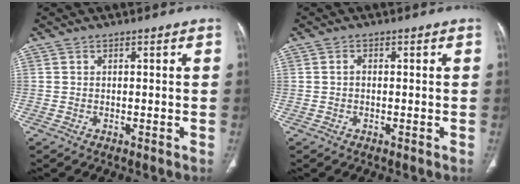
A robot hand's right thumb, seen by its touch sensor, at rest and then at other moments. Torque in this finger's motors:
{"motor_torque": [-0.54, 0.23, -0.29, 0.22, 0.07]}